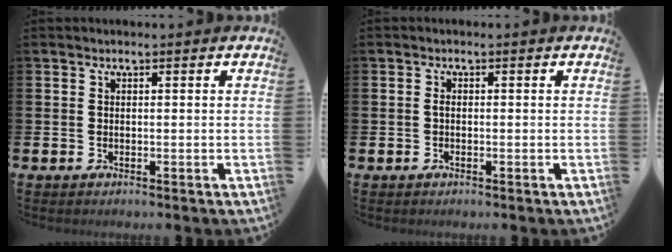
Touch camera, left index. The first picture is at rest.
{"total": 0.8, "force": [-0.2, 0.4, 0.6], "torque": [-0.004, -0.002, -0.008]}